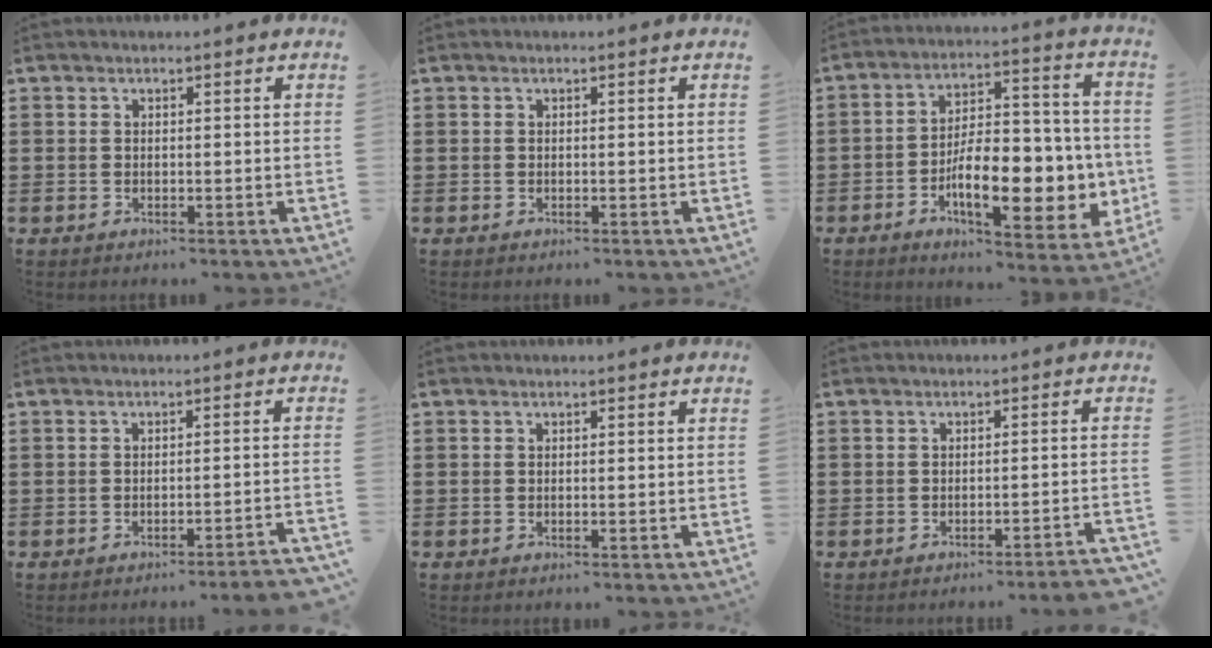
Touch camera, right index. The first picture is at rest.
{"total": 0.0}
{"total": 13.6, "force": [-4.0, 6.0, 11.5], "torque": [-0.184, -0.004, -0.069]}
{"total": 2.1, "force": [-1.8, -0.5, 0.9], "torque": [-0.015, -0.002, -0.038]}
{"total": 0.0}
{"total": 2.0, "force": [-1.8, -0.5, 0.8], "torque": [-0.015, -0.003, -0.036]}